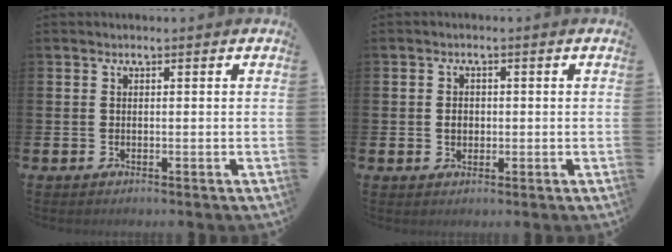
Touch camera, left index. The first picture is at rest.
{"total": 1.9, "force": [0.0, 1.6, 1.0], "torque": [-0.003, 0.002, -0.006]}